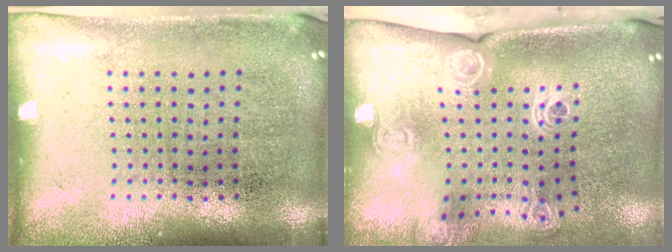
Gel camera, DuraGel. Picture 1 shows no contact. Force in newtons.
{"total": 2.0, "press": 1.5, "slide": 1.4}